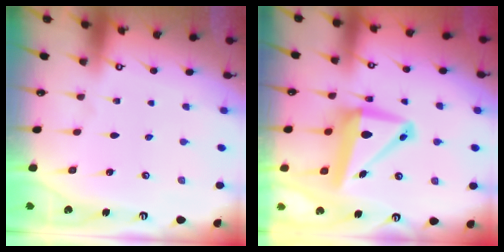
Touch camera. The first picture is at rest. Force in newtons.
{"total": 11.5, "press": 11.2, "slide": 2.6}